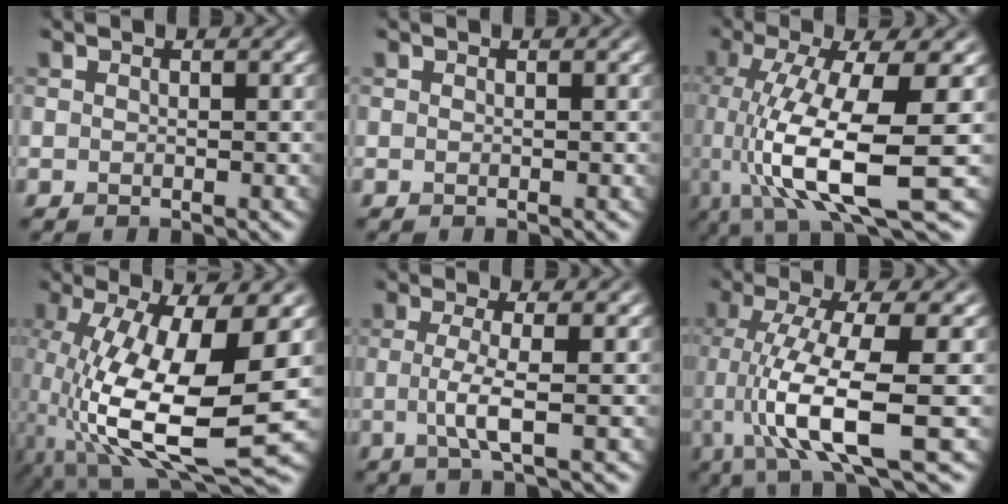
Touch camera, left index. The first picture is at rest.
{"total": 0.0}
{"total": 11.6, "force": [-2.8, 3.0, 10.9], "torque": [-0.202, -0.011, -0.045]}
{"total": 13.1, "force": [-2.4, 4.0, 12.2], "torque": [-0.240, -0.017, -0.035]}
{"total": 3.3, "force": [-0.3, 0.6, 3.3], "torque": [-0.064, -0.008, -0.008]}
{"total": 9.6, "force": [-1.8, 2.1, 9.1], "torque": [-0.168, -0.009, -0.032]}